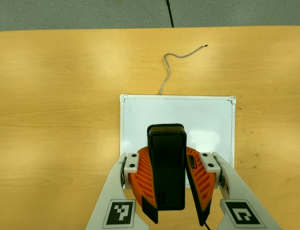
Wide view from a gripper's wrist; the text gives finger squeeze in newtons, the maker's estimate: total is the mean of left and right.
{"total": 12.6, "left": 10.7, "right": 14.6}